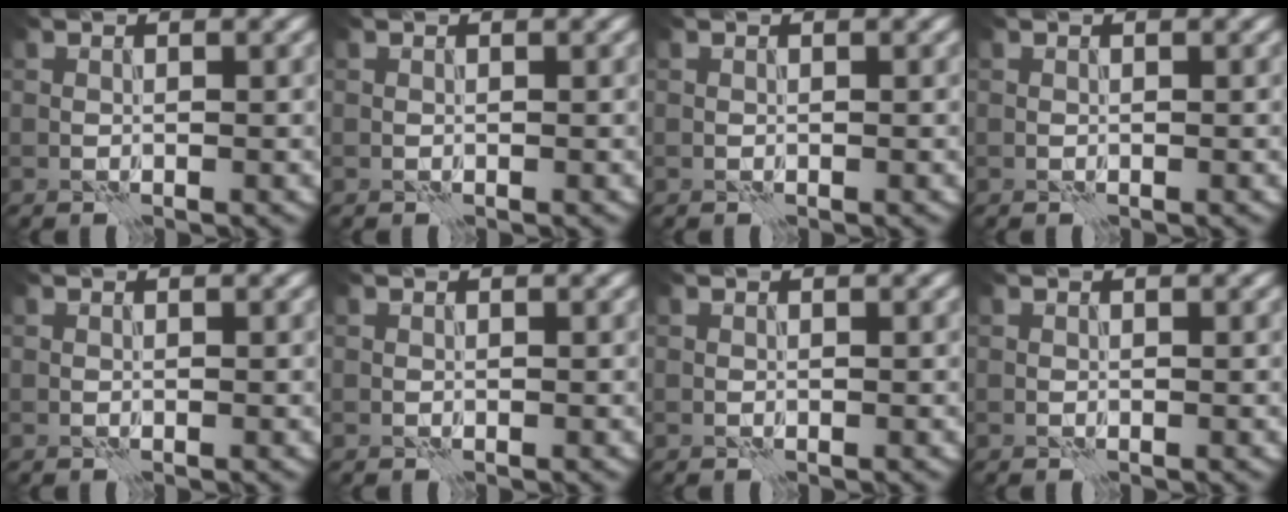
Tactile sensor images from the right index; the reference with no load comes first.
{"total": 0.0}
{"total": 0.0}
{"total": 0.0}
{"total": 0.0}
{"total": 0.0}
{"total": 0.0}
{"total": 0.0}